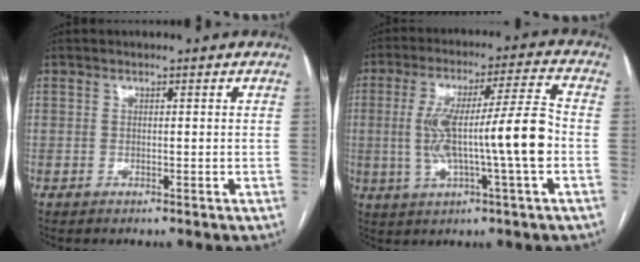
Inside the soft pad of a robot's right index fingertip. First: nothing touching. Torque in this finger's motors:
{"motor_torque": [0.69, -0.01, 0.39, 0.21]}